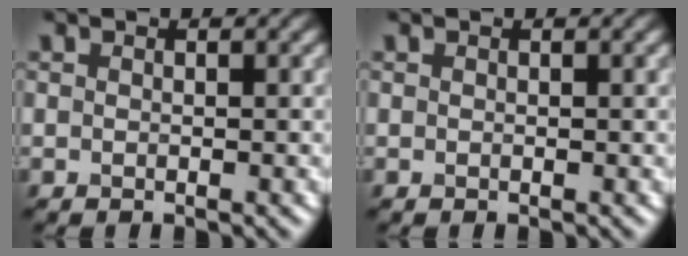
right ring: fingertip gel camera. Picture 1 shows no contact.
{"total": 0.0}